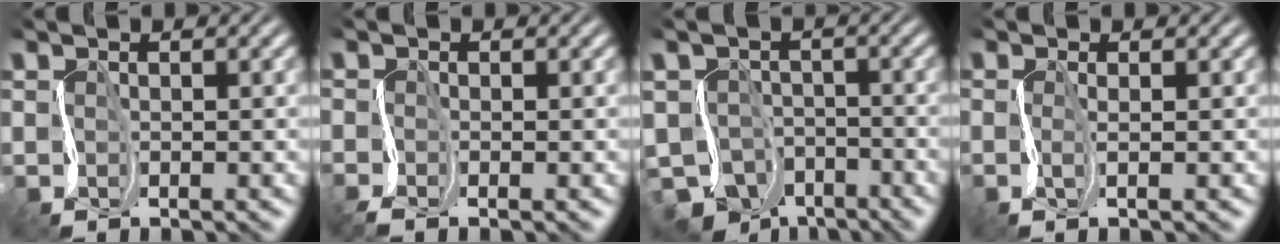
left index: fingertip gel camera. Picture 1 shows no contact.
{"total": 1.4, "force": [-1.2, -0.1, 0.7], "torque": [-0.021, -0.004, -0.034]}
{"total": 6.2, "force": [-4.4, 3.5, 2.5], "torque": [-0.042, -0.014, -0.085]}
{"total": 1.0, "force": [-0.2, 0.0, 1.0], "torque": [-0.026, 0.003, -0.010]}